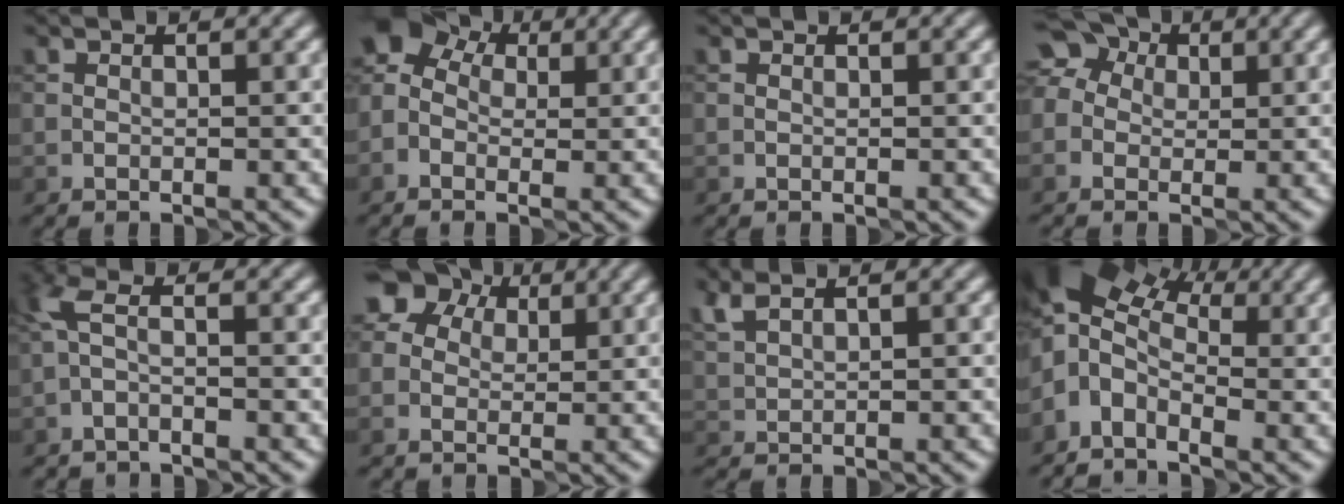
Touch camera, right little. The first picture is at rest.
{"total": 7.4, "force": [1.4, 5.5, 4.7], "torque": [-0.093, 0.040, -0.001]}
{"total": 0.0}
{"total": 6.7, "force": [1.5, 5.6, 3.3], "torque": [-0.061, 0.033, -0.012]}
{"total": 2.2, "force": [-1.0, 0.8, 1.7], "torque": [-0.045, 0.008, -0.028]}
{"total": 5.4, "force": [2.0, 4.6, 2.1], "torque": [-0.033, 0.028, 0.010]}
{"total": 1.6, "force": [1.4, 0.3, 0.7], "torque": [-0.015, 0.008, 0.038]}
{"total": 7.4, "force": [0.4, 4.7, 5.7], "torque": [-0.116, 0.010, -0.012]}